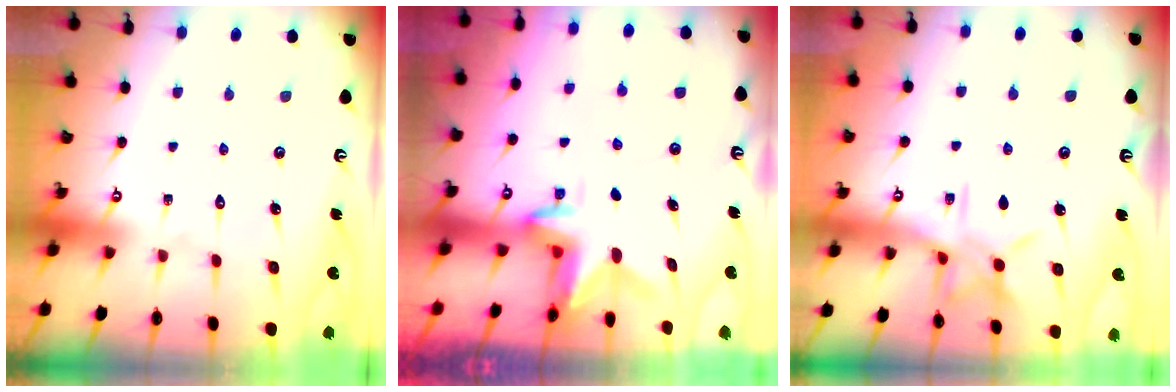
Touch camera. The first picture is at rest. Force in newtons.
{"total": 2.9, "press": 2.9, "slide": 0.3}
{"total": 9.2, "press": 9.2, "slide": 0.4}